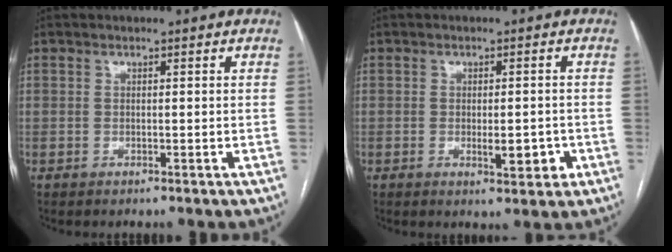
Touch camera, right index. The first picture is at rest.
{"total": 4.2, "force": [-1.3, 1.2, 3.8], "torque": [-0.058, -0.003, -0.010]}